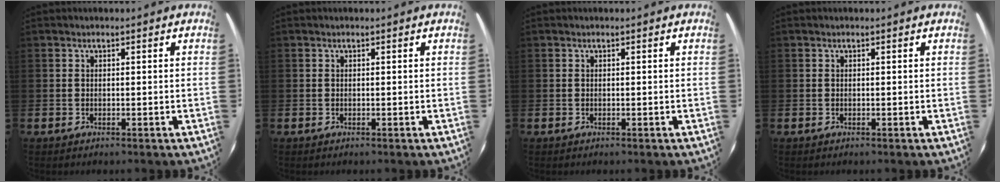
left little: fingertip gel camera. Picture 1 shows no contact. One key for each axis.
{"total": 0.0}
{"total": 0.0}
{"total": 0.0}